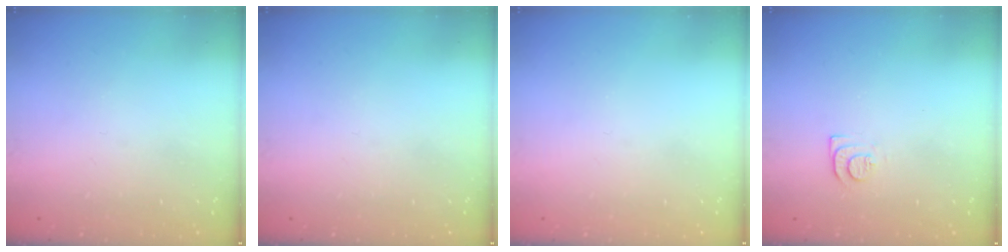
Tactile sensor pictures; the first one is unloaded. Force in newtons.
{"total": 0.0}
{"total": 0.0}
{"total": 6.7, "press": 6.6, "slide": 0.7}